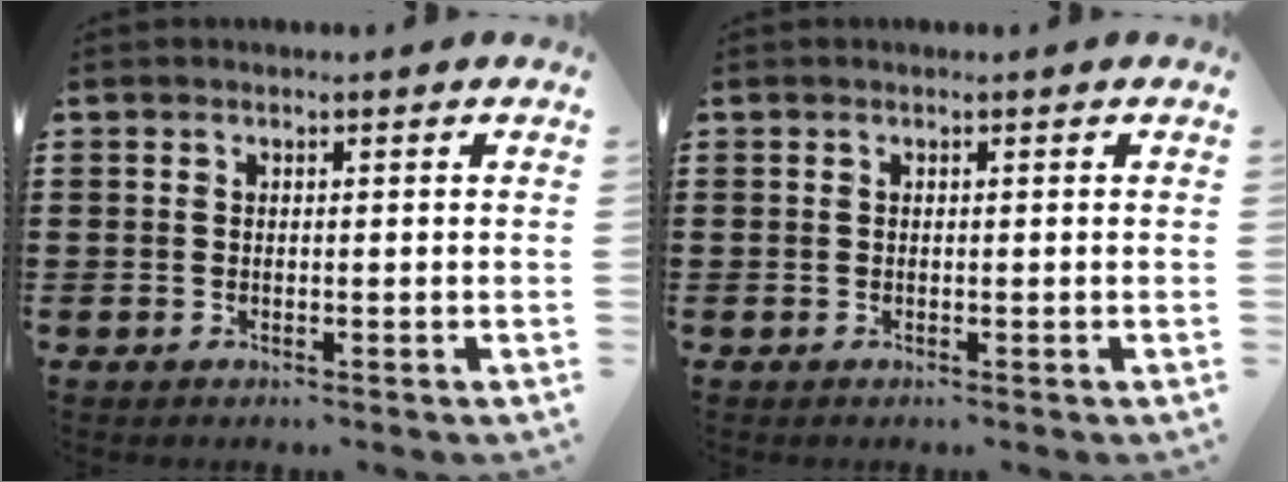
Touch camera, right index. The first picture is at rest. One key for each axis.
{"total": 0.0}